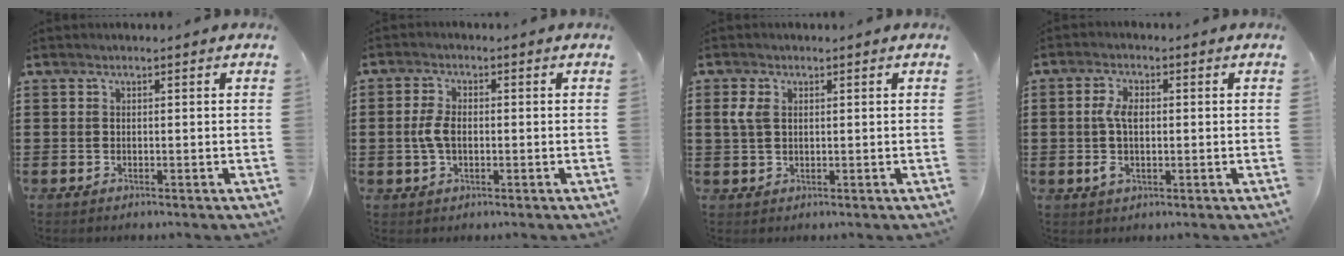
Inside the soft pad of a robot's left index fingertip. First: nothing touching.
{"total": 4.1, "force": [-0.2, 2.3, 3.3], "torque": [-0.079, 0.001, -0.007]}
{"total": 3.0, "force": [0.8, 1.9, 2.2], "torque": [-0.065, 0.003, 0.010]}
{"total": 5.0, "force": [-0.1, 2.6, 4.3], "torque": [-0.095, 0.002, -0.007]}